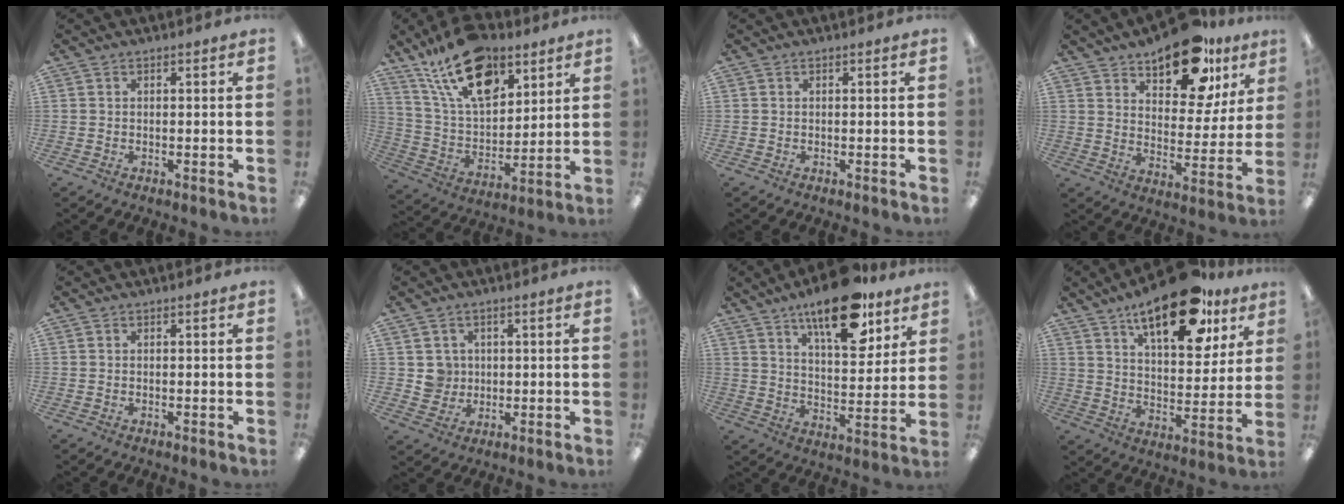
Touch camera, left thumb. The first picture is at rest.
{"total": 20.4, "force": [12.7, 10.6, 12.0], "torque": [-0.219, -0.049, 0.227]}
{"total": 0.0}
{"total": 18.2, "force": [12.8, 8.3, 9.9], "torque": [-0.144, -0.067, 0.217]}
{"total": 0.0}
{"total": 4.5, "force": [1.1, 4.4, 0.2], "torque": [-0.004, 0.003, 0.020]}
{"total": 18.0, "force": [12.4, 7.0, 11.0], "torque": [-0.162, -0.064, 0.205]}
{"total": 20.8, "force": [13.6, 8.7, 13.2], "torque": [-0.196, -0.066, 0.222]}